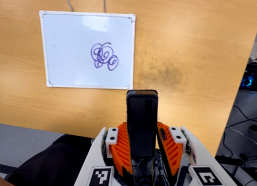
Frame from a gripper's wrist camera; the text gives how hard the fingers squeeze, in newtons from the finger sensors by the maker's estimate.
{"total": 5.1, "left": 3.5, "right": 6.6}